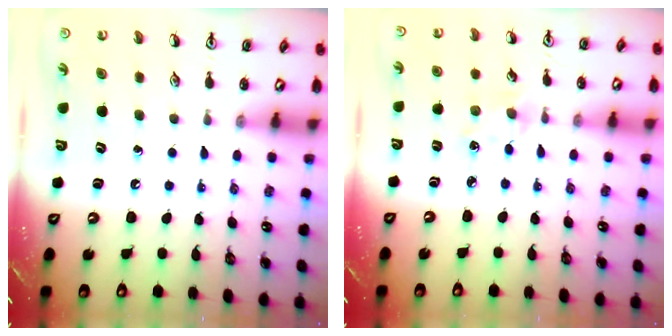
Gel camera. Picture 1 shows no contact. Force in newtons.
{"total": 2.6, "press": 2.6, "slide": 0.4}